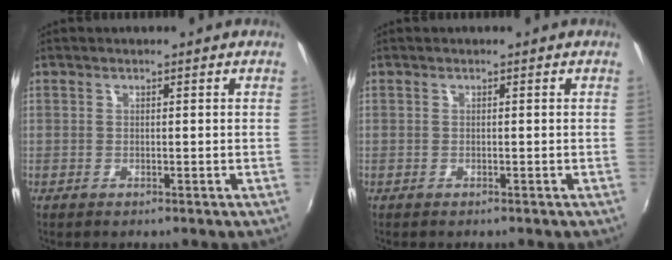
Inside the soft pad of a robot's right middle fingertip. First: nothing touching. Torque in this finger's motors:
{"motor_torque": [0.03, -0.33, -0.01, 0.01]}